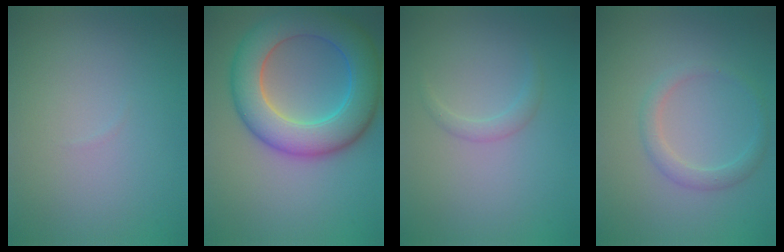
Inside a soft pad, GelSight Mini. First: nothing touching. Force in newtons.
{"total": 9.5, "press": 9.5, "slide": 0.4}
{"total": 1.2, "press": 1.2, "slide": 0.1}
{"total": 2.0, "press": 2.0, "slide": 0.0}